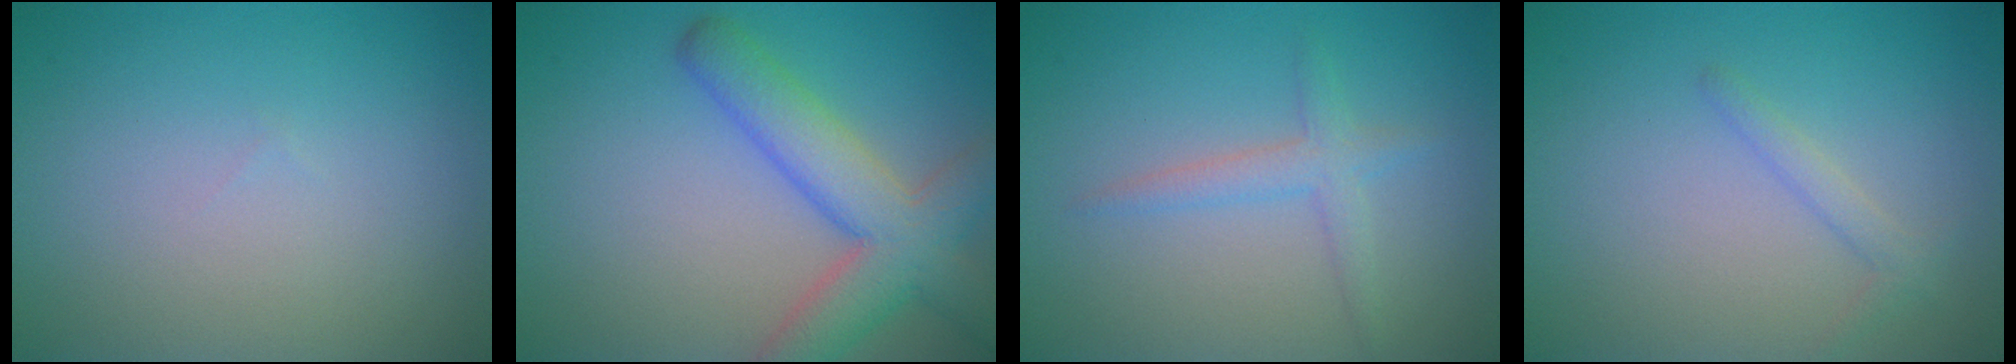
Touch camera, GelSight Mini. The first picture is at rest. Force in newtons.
{"total": 6.6, "press": 6.6, "slide": 0.3}
{"total": 2.0, "press": 2.0, "slide": 0.1}
{"total": 1.3, "press": 1.3, "slide": 0.1}